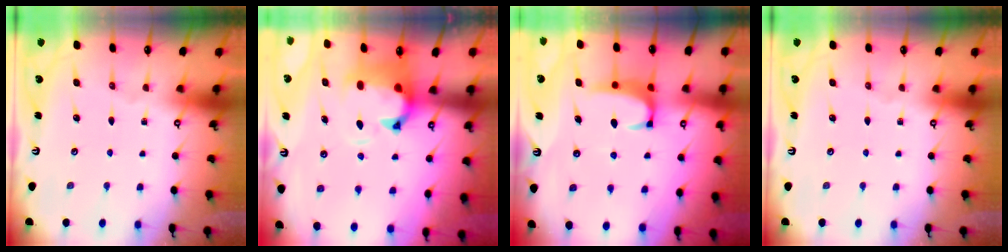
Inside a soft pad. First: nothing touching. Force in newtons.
{"total": 3.1, "press": 2.8, "slide": 1.4}
{"total": 2.0, "press": 2.0, "slide": 0.3}
{"total": 0.0}